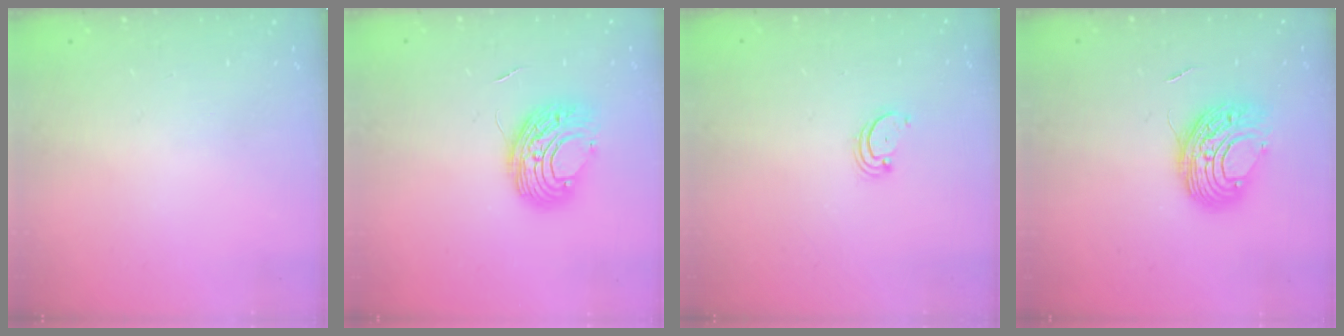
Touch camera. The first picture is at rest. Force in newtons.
{"total": 8.8, "press": 8.8, "slide": 0.6}
{"total": 2.2, "press": 2.2, "slide": 0.2}
{"total": 9.4, "press": 9.4, "slide": 0.8}